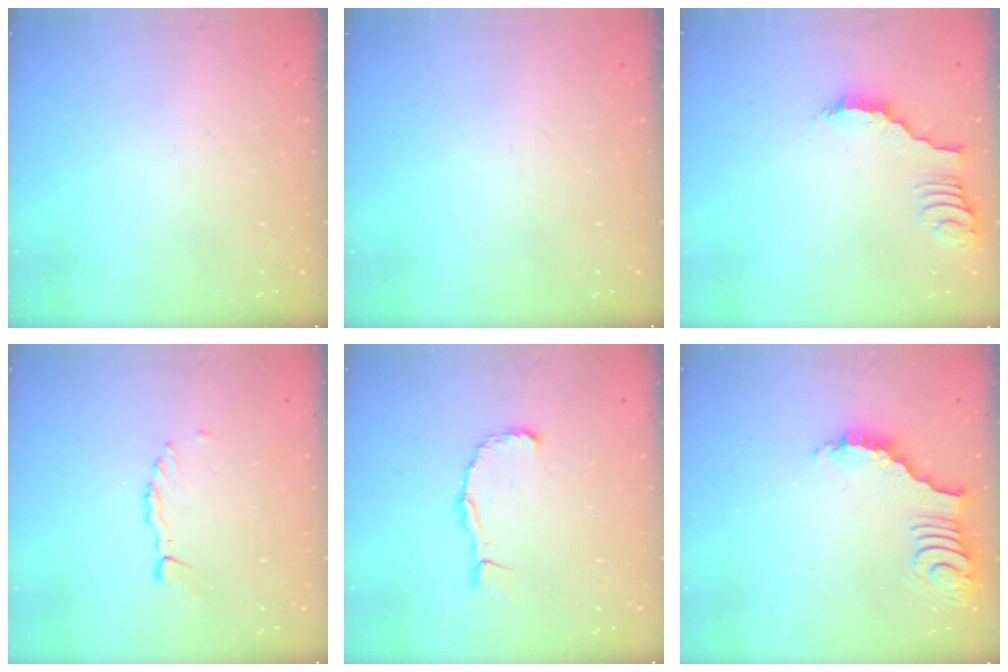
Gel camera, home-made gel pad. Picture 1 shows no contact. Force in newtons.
{"total": 0.0}
{"total": 2.2, "press": 2.2, "slide": 0.4}
{"total": 2.2, "press": 2.2, "slide": 0.3}
{"total": 5.9, "press": 5.8, "slide": 0.6}
{"total": 3.8, "press": 3.8, "slide": 0.5}